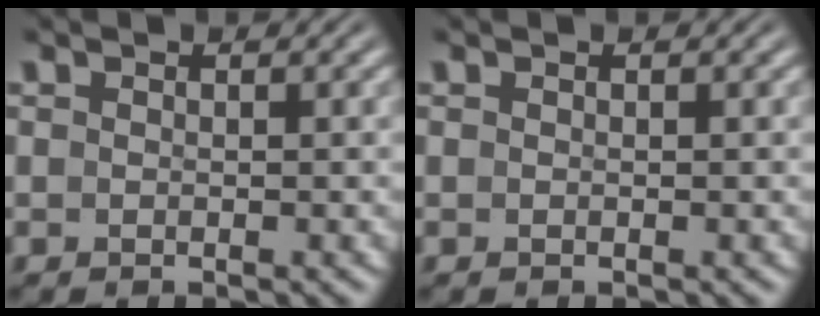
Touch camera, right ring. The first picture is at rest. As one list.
[{"total": 0.0}]